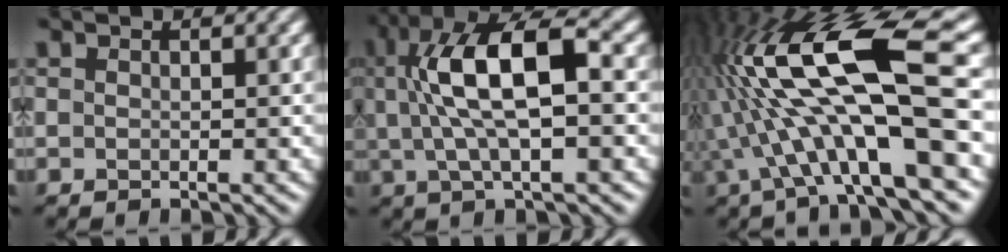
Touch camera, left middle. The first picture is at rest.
{"total": 9.5, "force": [1.7, 3.2, 8.8], "torque": [-0.162, 0.017, 0.024]}
{"total": 14.0, "force": [0.8, 3.9, 13.5], "torque": [-0.245, 0.029, 0.008]}